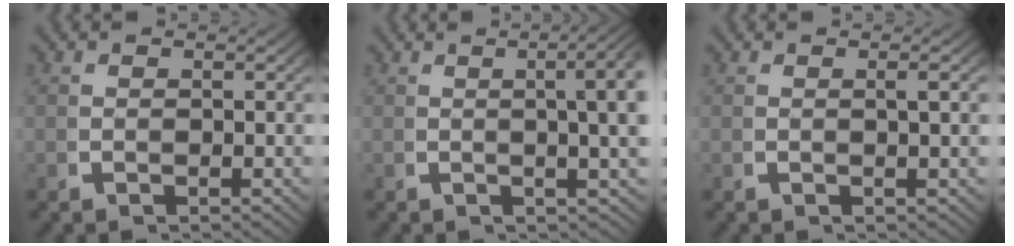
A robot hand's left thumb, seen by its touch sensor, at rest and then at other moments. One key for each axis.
{"total": 8.8, "fx": 3.0, "fy": 3.9, "fz": 7.3, "tx": -0.060, "ty": 0.037, "tz": 0.023}
{"total": 1.2, "fx": 0.2, "fy": 0.1, "fz": 1.1, "tx": -0.021, "ty": 0.000, "tz": 0.004}